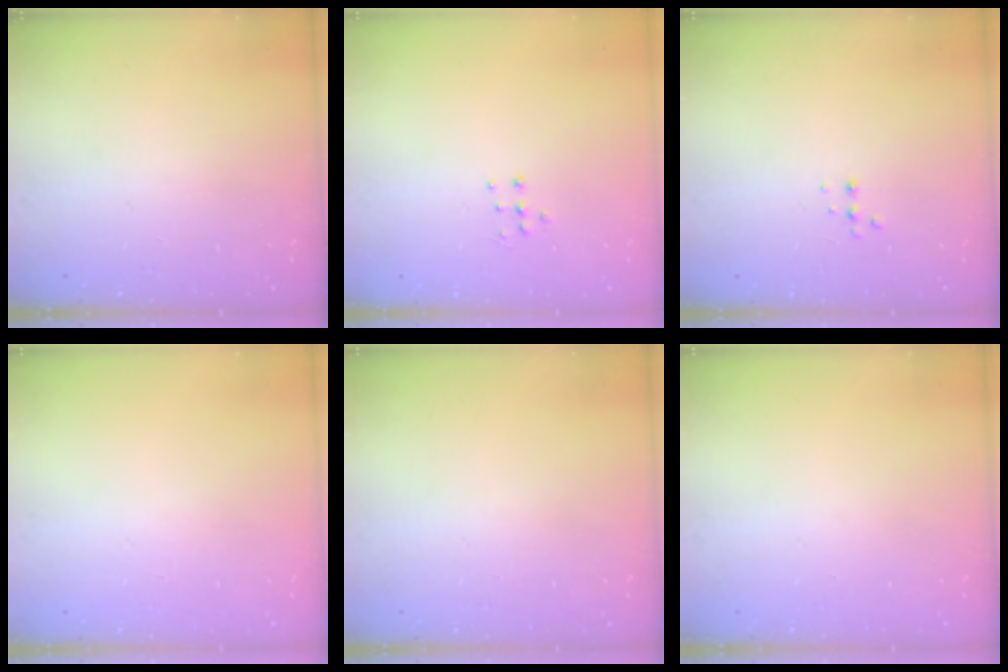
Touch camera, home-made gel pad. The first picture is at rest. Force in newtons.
{"total": 4.6, "press": 4.5, "slide": 0.7}
{"total": 3.4, "press": 3.3, "slide": 0.8}
{"total": 0.0}
{"total": 0.0}
{"total": 0.0}